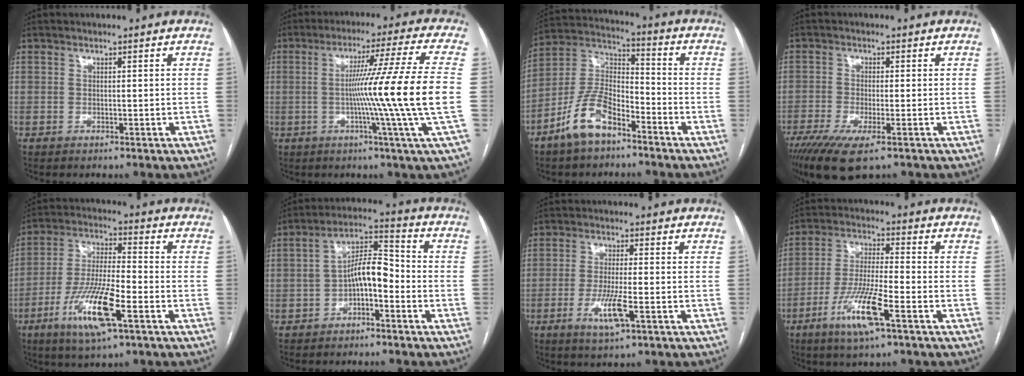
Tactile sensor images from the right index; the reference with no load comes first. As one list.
[{"total": 16.3, "force": [-1.6, -3.8, 15.8], "torque": [-0.242, -0.016, -0.034]}, {"total": 11.1, "force": [-6.9, 4.5, 7.4], "torque": [-0.163, 0.010, -0.134]}, {"total": 8.5, "force": [-5.4, 1.9, 6.3], "torque": [-0.112, -0.023, -0.091]}, {"total": 13.1, "force": [-5.7, 2.1, 11.6], "torque": [-0.230, -0.014, -0.103]}, {"total": 7.4, "force": [-2.1, 3.1, 6.4], "torque": [-0.115, 0.034, -0.035]}, {"total": 6.1, "force": [-2.3, 0.6, 5.6], "torque": [-0.112, -0.012, -0.041]}, {"total": 10.5, "force": [-5.1, 0.9, 9.1], "torque": [-0.182, -0.015, -0.097]}]